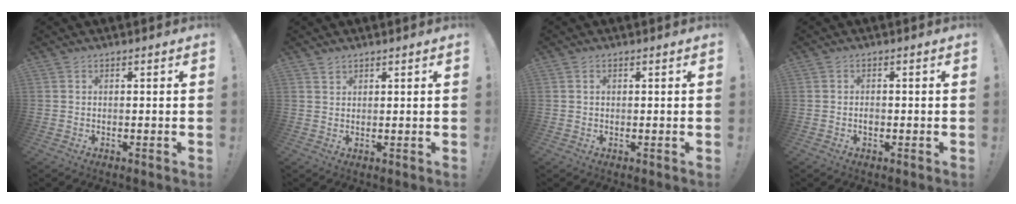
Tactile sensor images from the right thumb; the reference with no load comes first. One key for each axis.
{"total": 1.5, "fx": 1.4, "fy": 0.5, "fz": 0.2, "tx": -0.004, "ty": -0.007, "tz": 0.027}
{"total": 0.7, "fx": 0.2, "fy": 0.6, "fz": 0.3, "tx": -0.012, "ty": 0.006, "tz": 0.004}
{"total": 1.6, "fx": -0.9, "fy": 1.0, "fz": 0.9, "tx": -0.014, "ty": 0.002, "tz": -0.016}